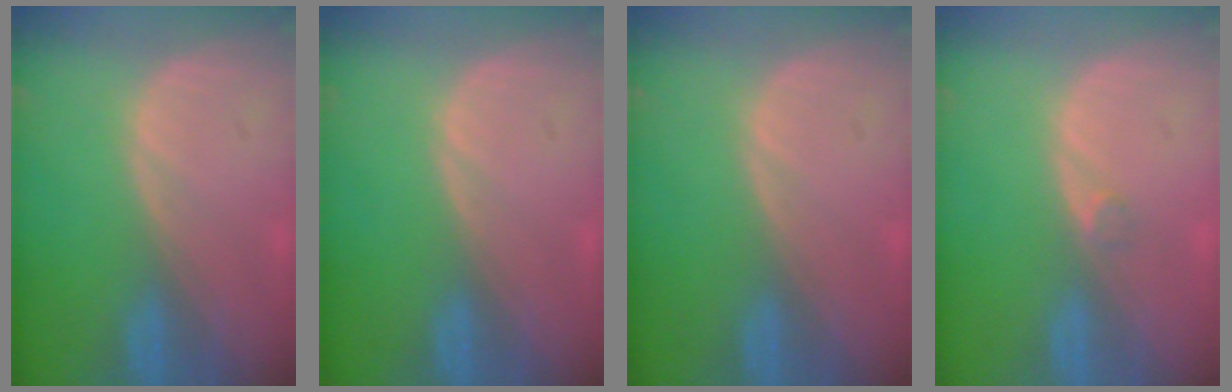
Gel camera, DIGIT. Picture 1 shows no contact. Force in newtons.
{"total": 0.0}
{"total": 0.0}
{"total": 0.9, "press": 0.8, "slide": 0.5}